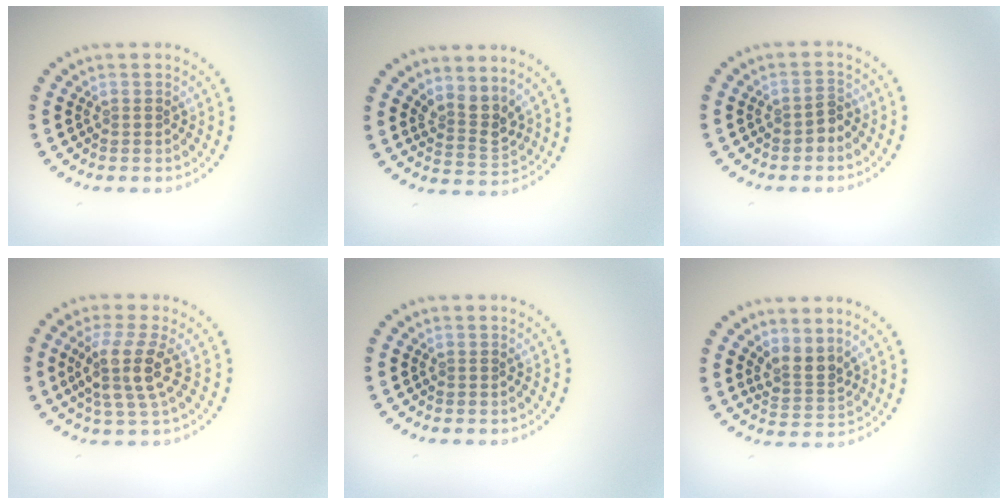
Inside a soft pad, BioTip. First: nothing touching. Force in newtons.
{"total": 2.7, "press": 2.0, "slide": 1.9}
{"total": 1.3, "press": 1.1, "slide": 0.7}
{"total": 3.9, "press": 3.1, "slide": 2.4}
{"total": 0.0}
{"total": 2.6, "press": 1.9, "slide": 1.8}